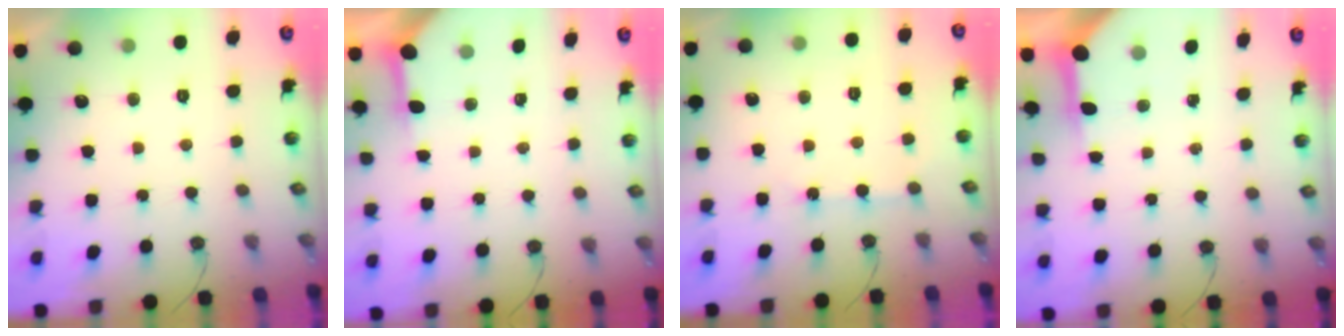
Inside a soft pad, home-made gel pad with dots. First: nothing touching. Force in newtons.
{"total": 3.8, "press": 3.8, "slide": 0.4}
{"total": 4.6, "press": 4.6, "slide": 0.6}
{"total": 7.1, "press": 7.1, "slide": 0.4}